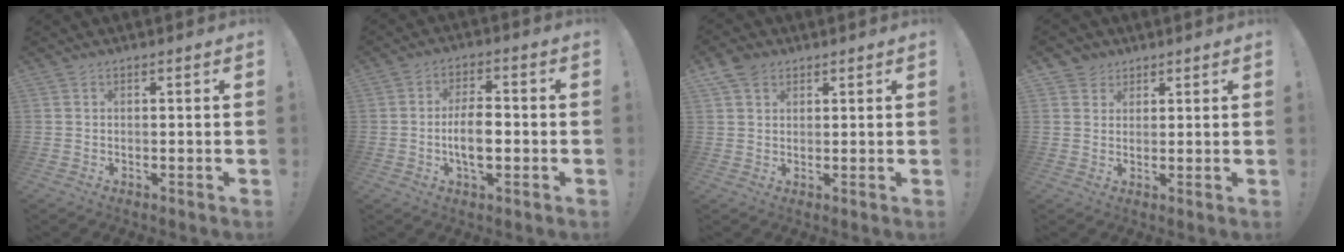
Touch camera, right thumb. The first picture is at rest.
{"total": 8.6, "force": [-1.9, 3.9, 7.5], "torque": [-0.129, 0.001, -0.038]}
{"total": 5.0, "force": [3.0, 3.6, 1.9], "torque": [-0.029, -0.009, 0.056]}
{"total": 3.9, "force": [2.4, 3.0, 0.3], "torque": [-0.001, -0.010, 0.045]}